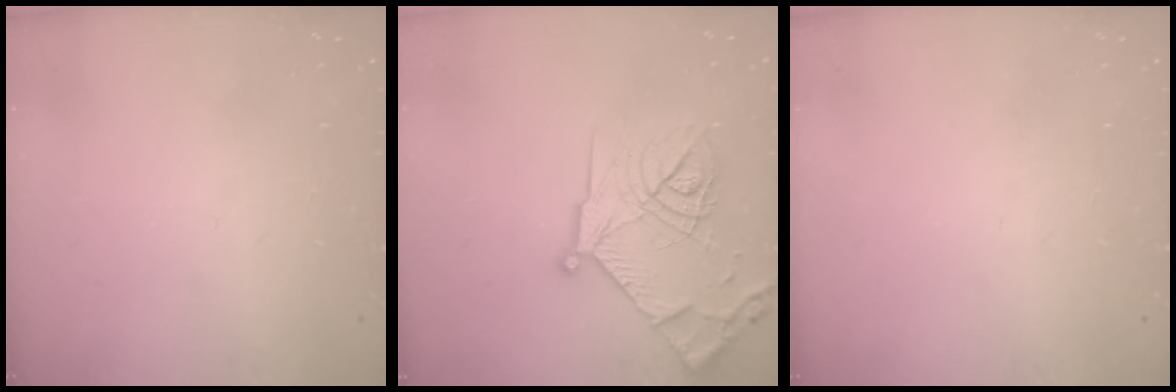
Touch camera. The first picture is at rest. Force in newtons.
{"total": 20.3, "press": 20.2, "slide": 1.9}
{"total": 0.0}